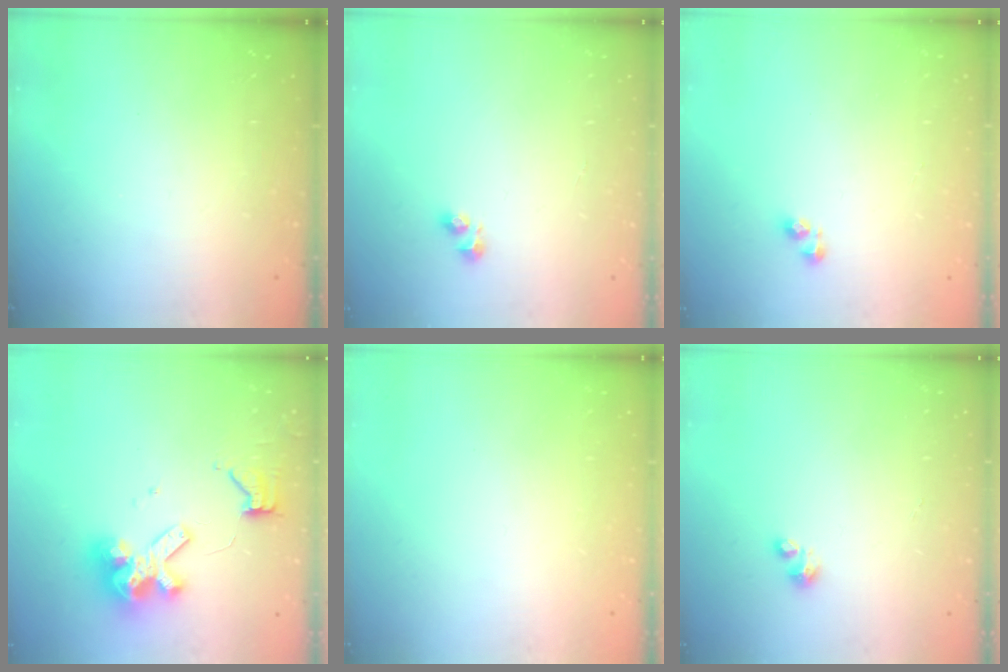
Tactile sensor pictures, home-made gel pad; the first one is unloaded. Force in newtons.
{"total": 2.5, "press": 2.5, "slide": 0.2}
{"total": 3.2, "press": 3.2, "slide": 0.6}
{"total": 12.3, "press": 12.2, "slide": 1.4}
{"total": 0.0}
{"total": 0.9, "press": 0.9, "slide": 0.1}